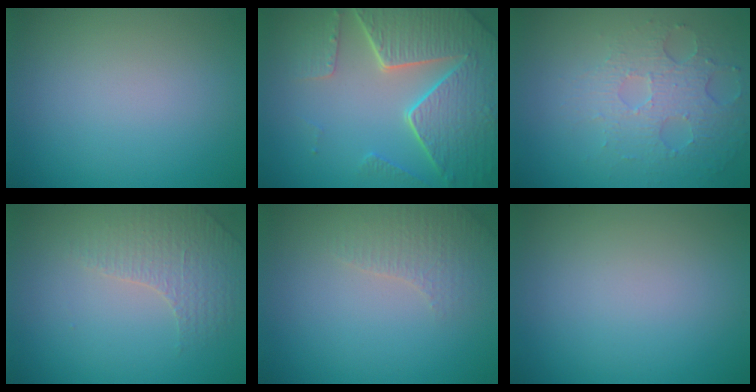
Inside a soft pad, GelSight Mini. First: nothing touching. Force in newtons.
{"total": 8.4, "press": 6.0, "slide": 5.8}
{"total": 4.0, "press": 3.2, "slide": 2.5}
{"total": 1.8, "press": 1.6, "slide": 0.8}
{"total": 2.3, "press": 2.2, "slide": 0.7}
{"total": 0.0}